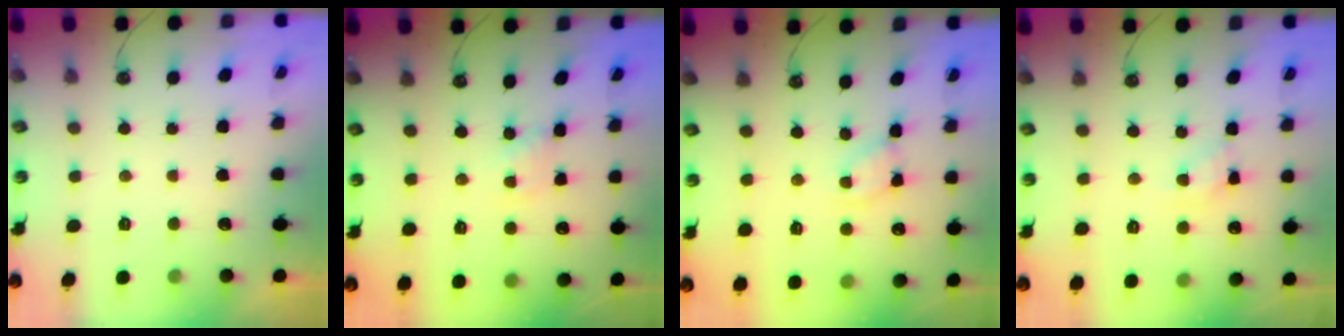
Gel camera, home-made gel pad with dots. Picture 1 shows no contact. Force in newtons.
{"total": 1.9, "press": 1.9, "slide": 0.2}
{"total": 2.8, "press": 2.8, "slide": 0.3}
{"total": 7.3, "press": 7.3, "slide": 0.2}